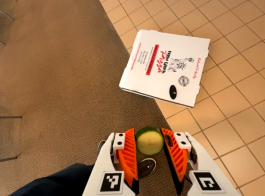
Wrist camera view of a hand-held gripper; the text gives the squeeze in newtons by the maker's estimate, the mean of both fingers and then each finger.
{"total": 7.8, "left": 7.4, "right": 8.1}